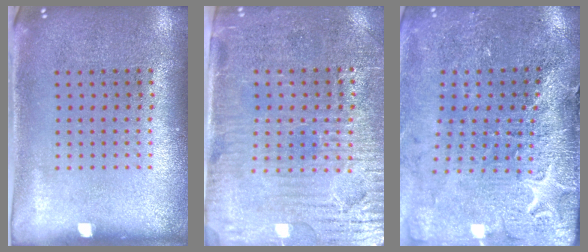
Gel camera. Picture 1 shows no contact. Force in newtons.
{"total": 3.9, "press": 3.4, "slide": 1.8}
{"total": 3.4, "press": 3.3, "slide": 0.6}